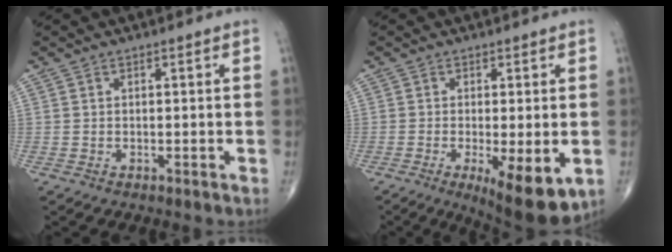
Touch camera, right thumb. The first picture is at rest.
{"total": 11.1, "force": [-3.6, 3.4, 10.0], "torque": [-0.146, -0.022, -0.048]}